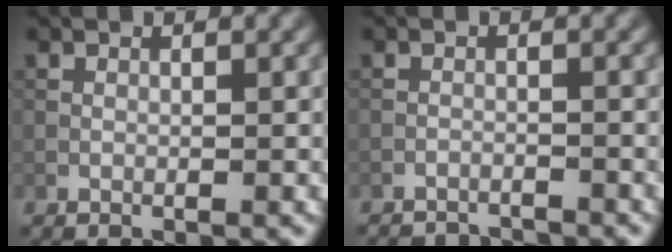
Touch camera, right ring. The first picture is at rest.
{"total": 6.3, "force": [-6.2, 1.0, 0.9], "torque": [-0.012, -0.009, -0.088]}